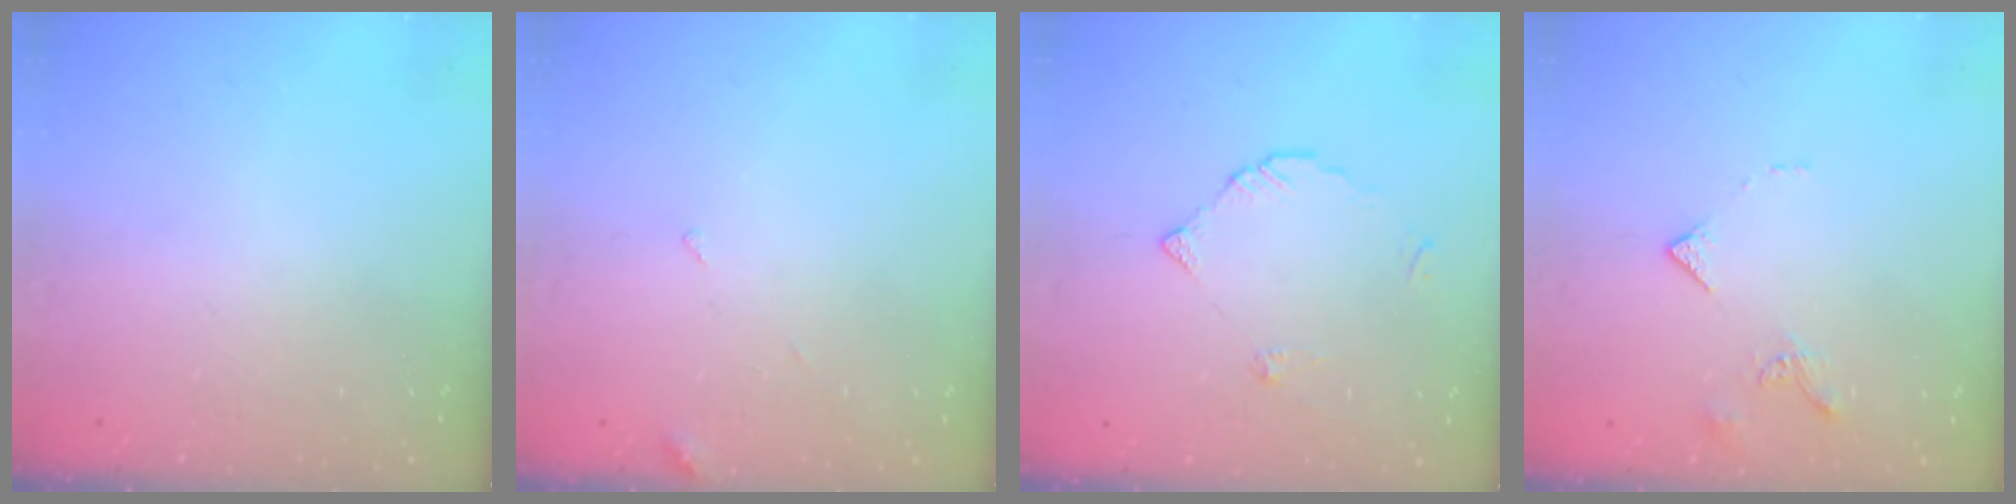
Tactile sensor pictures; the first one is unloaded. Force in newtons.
{"total": 3.6, "press": 3.6, "slide": 0.4}
{"total": 2.9, "press": 2.9, "slide": 0.2}
{"total": 4.4, "press": 4.4, "slide": 0.8}